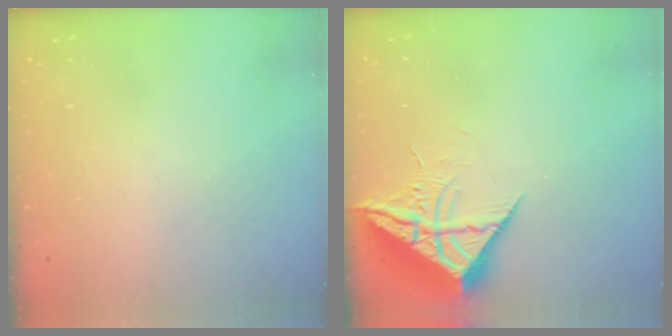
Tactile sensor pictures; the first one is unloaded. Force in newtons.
{"total": 10.4, "press": 10.4, "slide": 0.8}